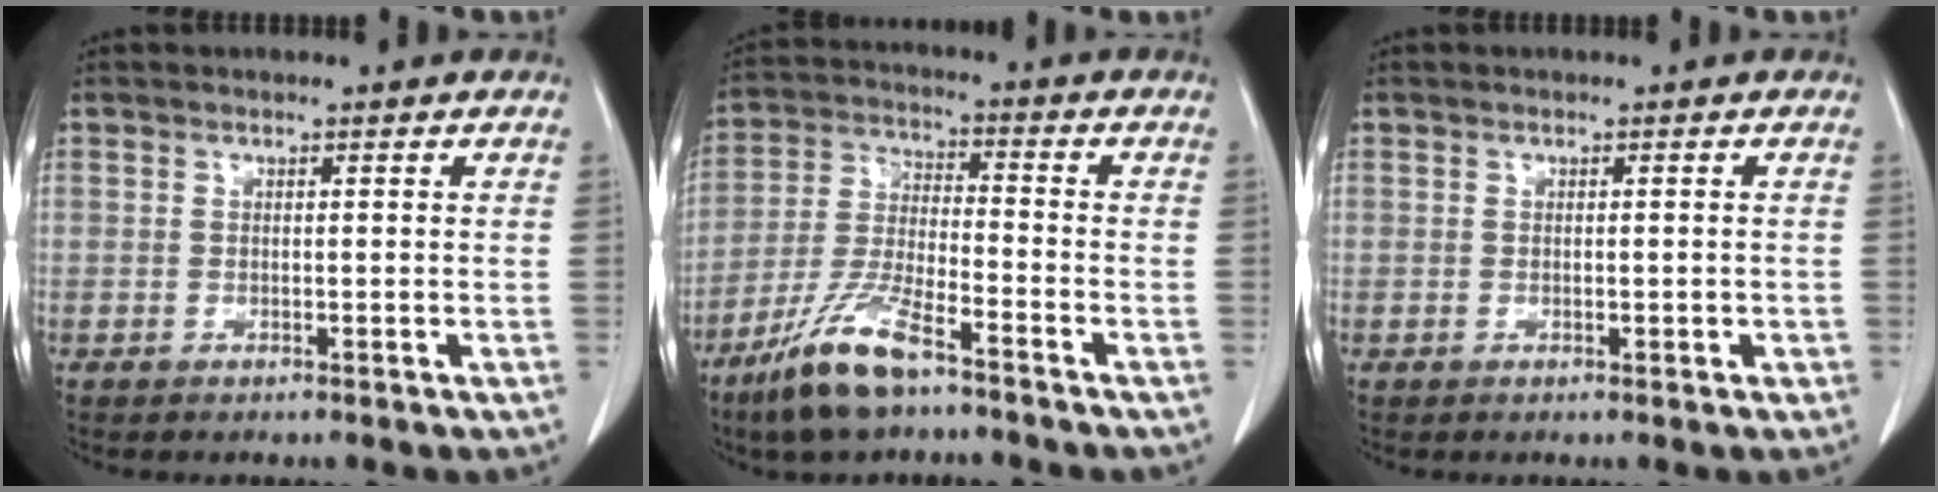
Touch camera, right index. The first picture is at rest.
{"total": 10.6, "force": [-7.4, 1.9, 7.4], "torque": [-0.158, -0.021, -0.143]}
{"total": 0.9, "force": [-0.2, 0.3, 0.8], "torque": [-0.012, 0.000, 0.000]}